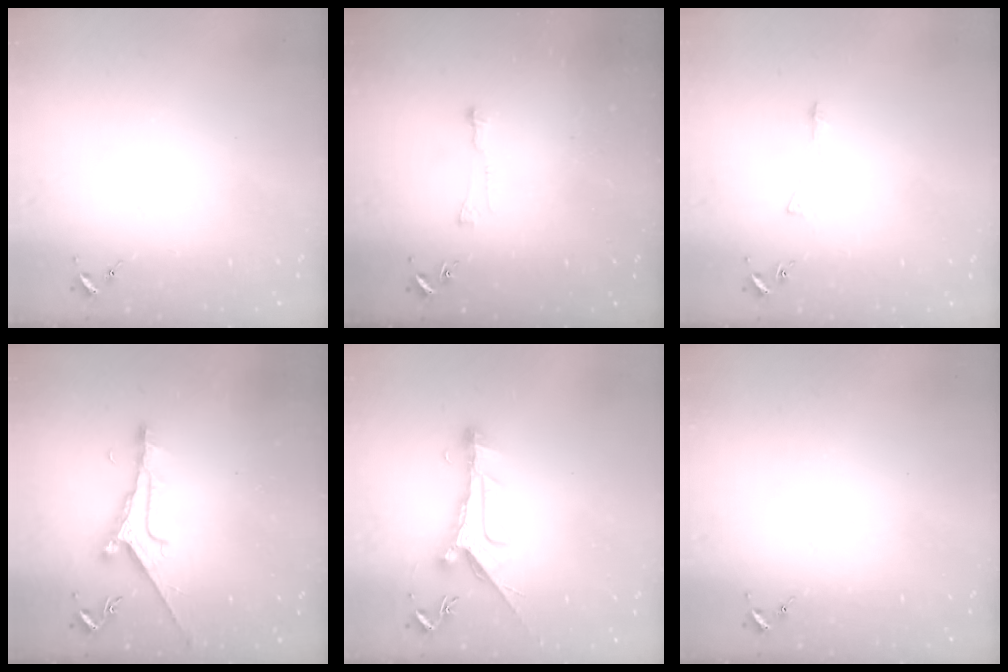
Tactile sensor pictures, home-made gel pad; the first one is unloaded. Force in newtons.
{"total": 6.0, "press": 6.0, "slide": 0.5}
{"total": 3.2, "press": 3.2, "slide": 0.2}
{"total": 9.5, "press": 9.5, "slide": 0.8}
{"total": 10.8, "press": 10.8, "slide": 0.6}
{"total": 0.0}